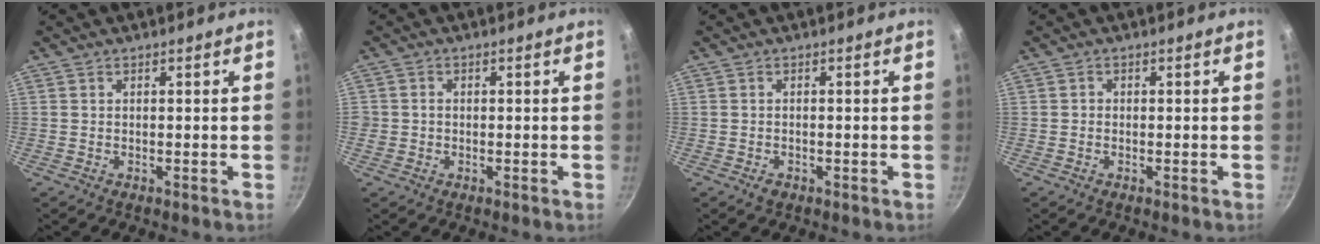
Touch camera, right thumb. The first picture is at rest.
{"total": 1.7, "force": [-0.3, 1.6, 0.4], "torque": [-0.002, 0.004, -0.006]}
{"total": 1.4, "force": [-0.7, 0.9, 0.7], "torque": [-0.015, 0.002, -0.010]}
{"total": 0.6, "force": [-0.2, 0.6, 0.1], "torque": [0.001, 0.000, -0.006]}